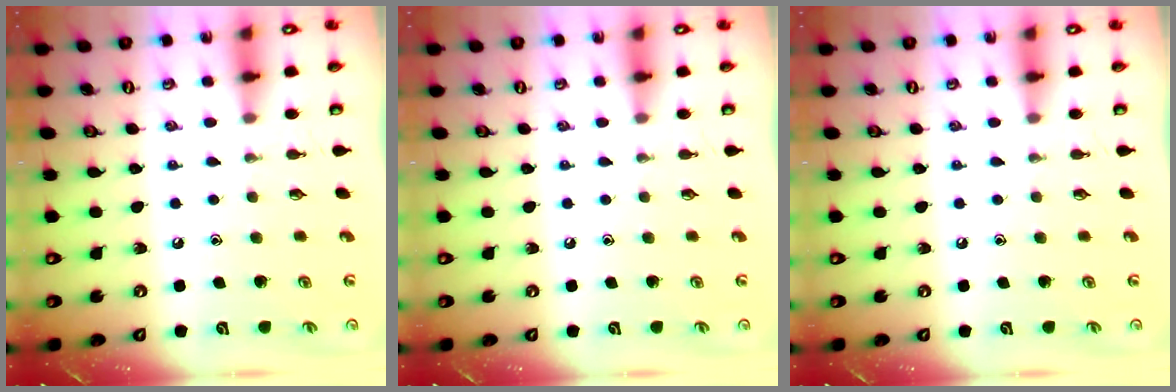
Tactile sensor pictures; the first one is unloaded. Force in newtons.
{"total": 0.0}
{"total": 0.0}